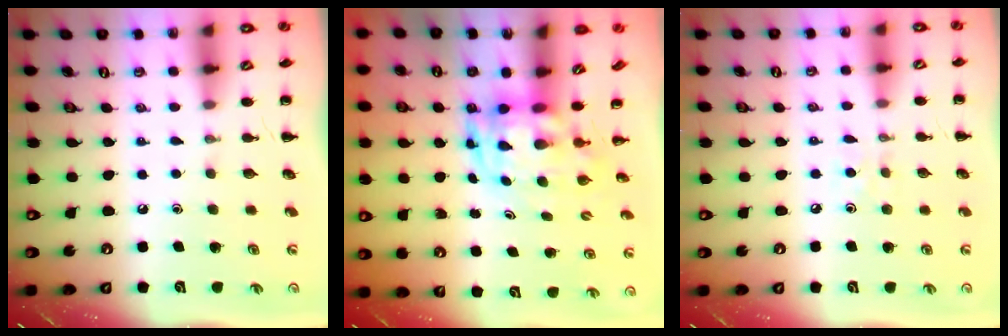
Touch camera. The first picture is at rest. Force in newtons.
{"total": 3.2, "press": 3.1, "slide": 0.7}
{"total": 4.7, "press": 4.3, "slide": 1.7}